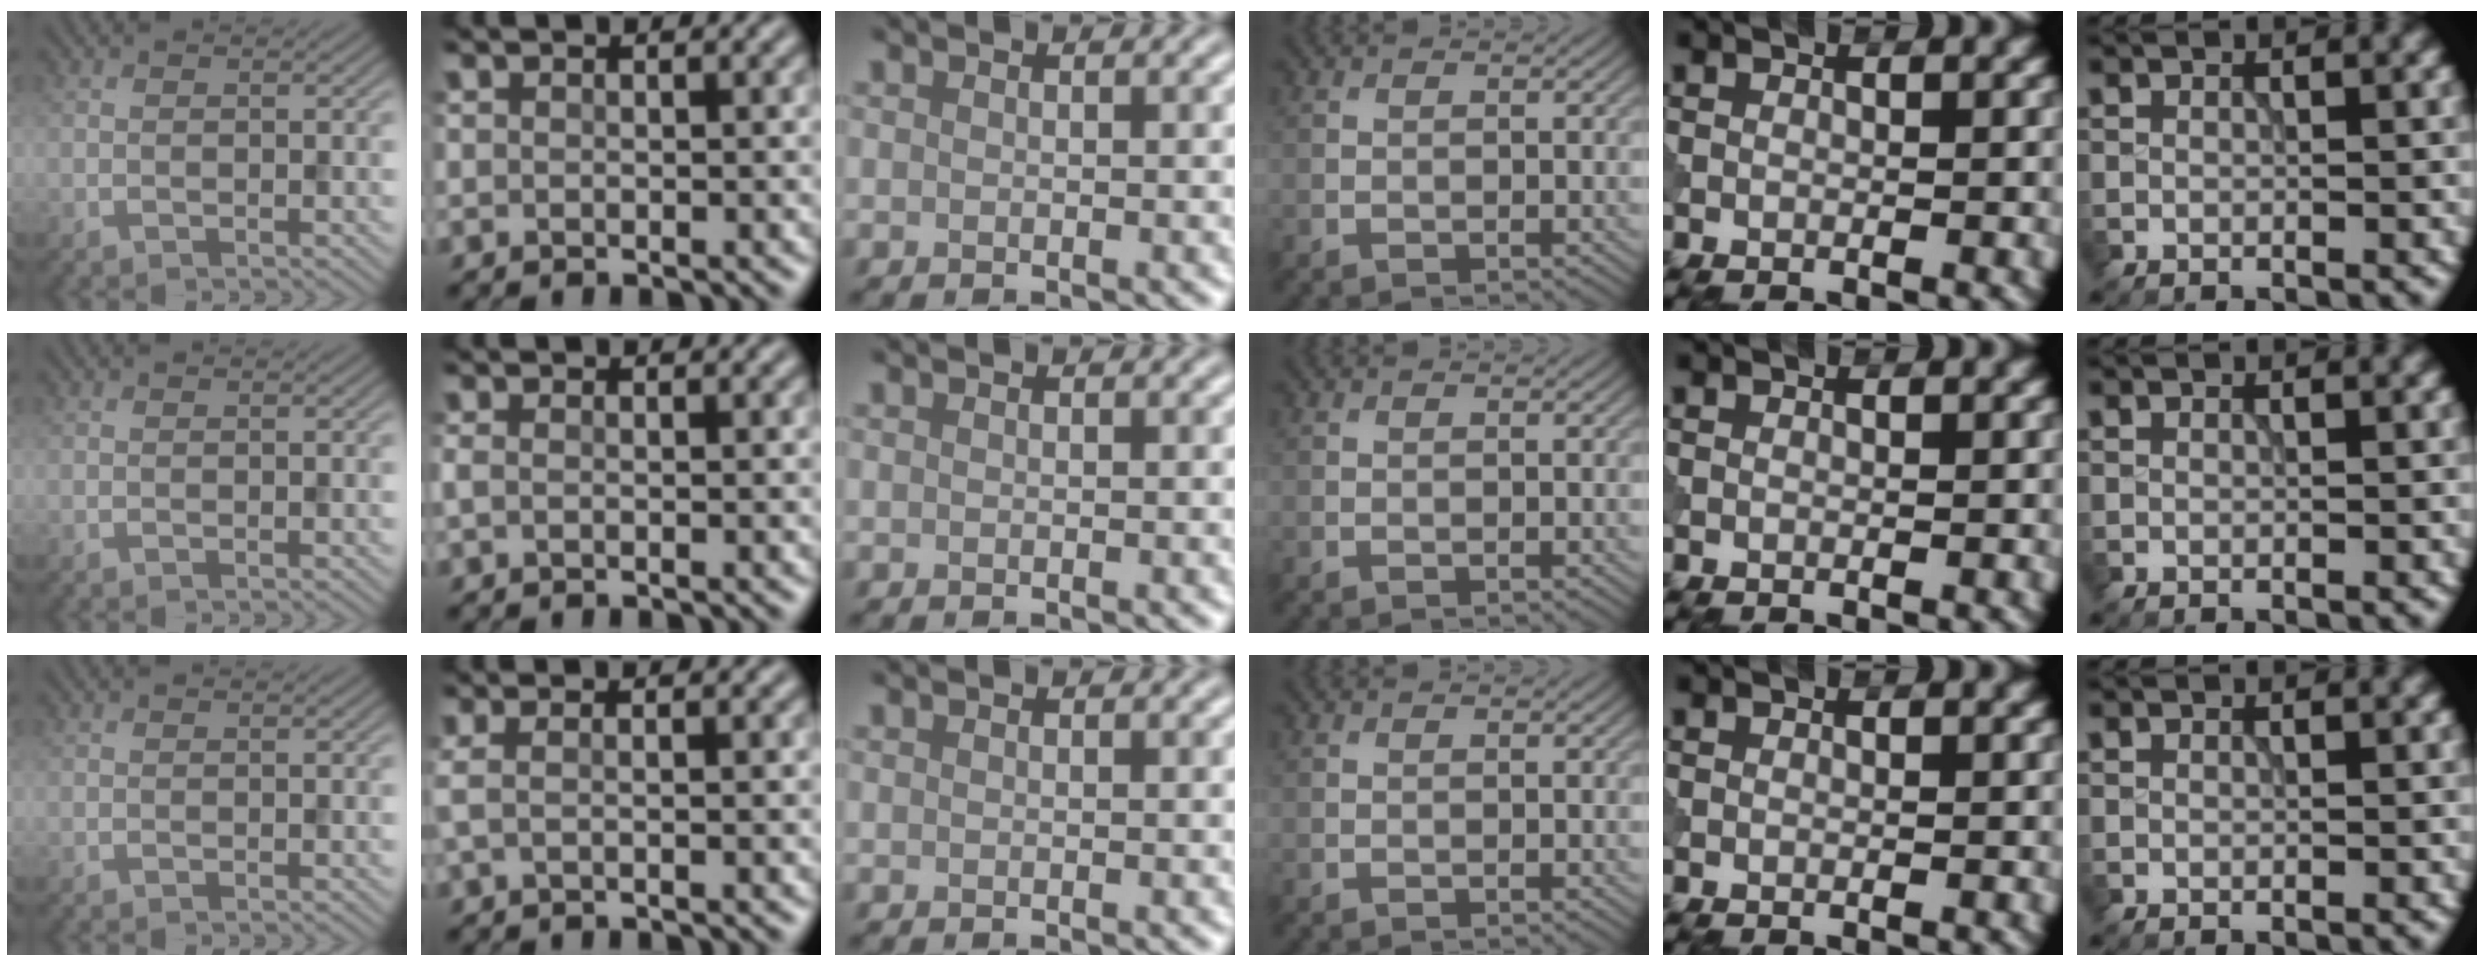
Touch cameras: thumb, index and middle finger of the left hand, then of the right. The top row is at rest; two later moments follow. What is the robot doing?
{"motion": "wipe", "object": "makeup brush"}